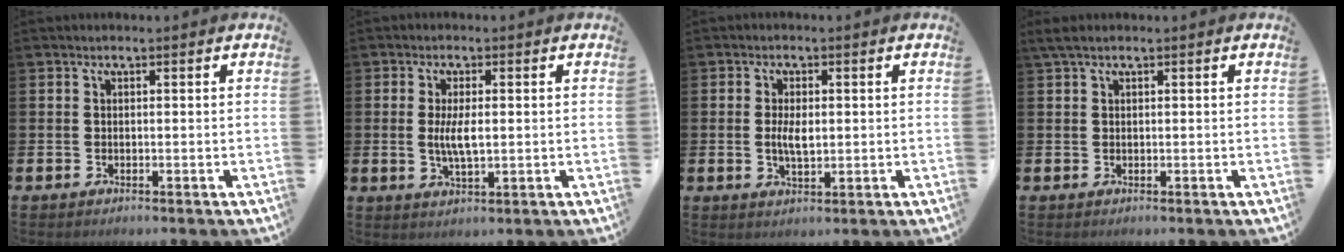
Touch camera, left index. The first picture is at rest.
{"total": 4.2, "force": [0.3, 1.5, 3.9], "torque": [-0.066, 0.000, 0.001]}
{"total": 3.4, "force": [0.1, 1.6, 3.0], "torque": [-0.042, -0.003, -0.003]}
{"total": 1.4, "force": [0.9, 0.3, 1.0], "torque": [-0.027, 0.006, 0.018]}